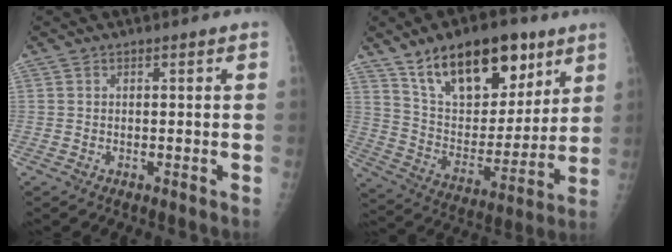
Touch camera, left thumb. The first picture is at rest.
{"total": 21.7, "force": [13.1, 11.0, 13.4], "torque": [-0.168, -0.054, 0.229]}